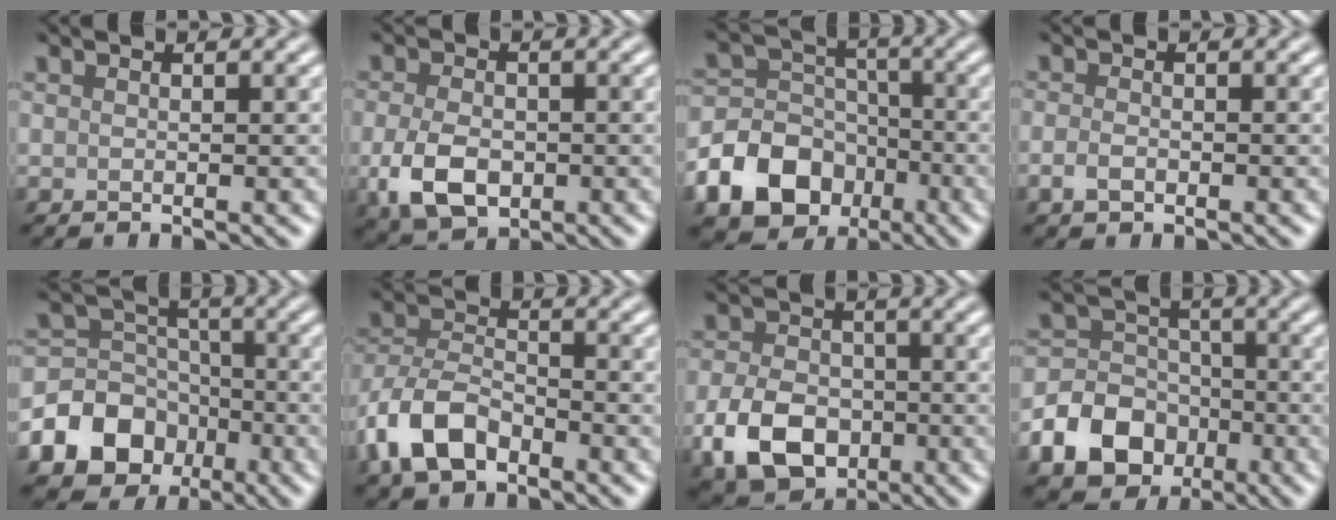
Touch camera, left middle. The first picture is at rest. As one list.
[{"total": 5.3, "force": [-1.5, 3.5, 3.7], "torque": [-0.082, -0.009, -0.029]}, {"total": 11.8, "force": [-5.4, 9.2, 5.0], "torque": [-0.104, -0.028, -0.121]}, {"total": 1.5, "force": [-0.6, 0.9, 0.9], "torque": [-0.019, 0.000, -0.015]}, {"total": 13.9, "force": [-6.4, 11.5, 4.3], "torque": [-0.099, -0.037, -0.126]}, {"total": 6.4, "force": [-3.6, 3.6, 3.8], "torque": [-0.078, 0.001, -0.081]}, {"total": 7.6, "force": [-2.8, 5.4, 4.5], "torque": [-0.098, -0.010, -0.061]}, {"total": 9.1, "force": [-4.1, 7.2, 3.7], "torque": [-0.058, -0.011, -0.103]}]